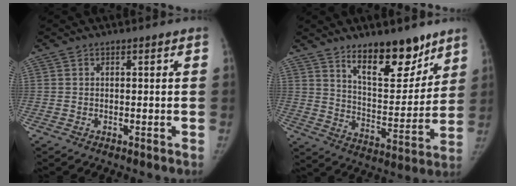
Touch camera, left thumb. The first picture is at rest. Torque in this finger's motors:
{"motor_torque": [0.14, 0.09, 1.00, -0.86, 0.04]}